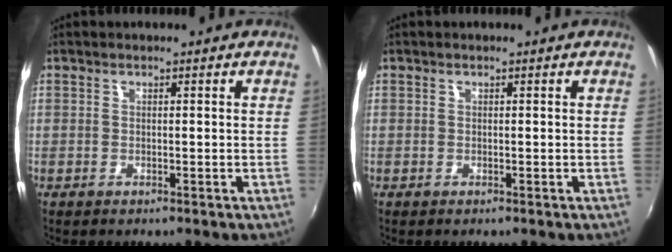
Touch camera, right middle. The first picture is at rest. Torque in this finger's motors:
{"motor_torque": [0.00, 0.00, 0.00, 0.00]}